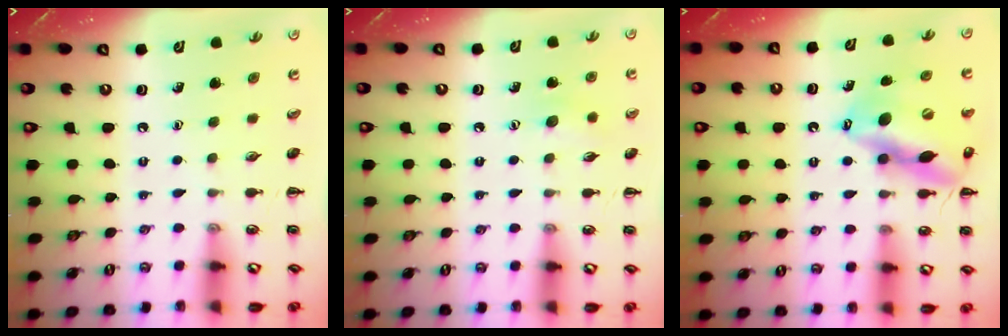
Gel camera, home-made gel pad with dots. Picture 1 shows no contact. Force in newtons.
{"total": 5.5, "press": 5.3, "slide": 1.4}
{"total": 16.5, "press": 16.2, "slide": 3.5}